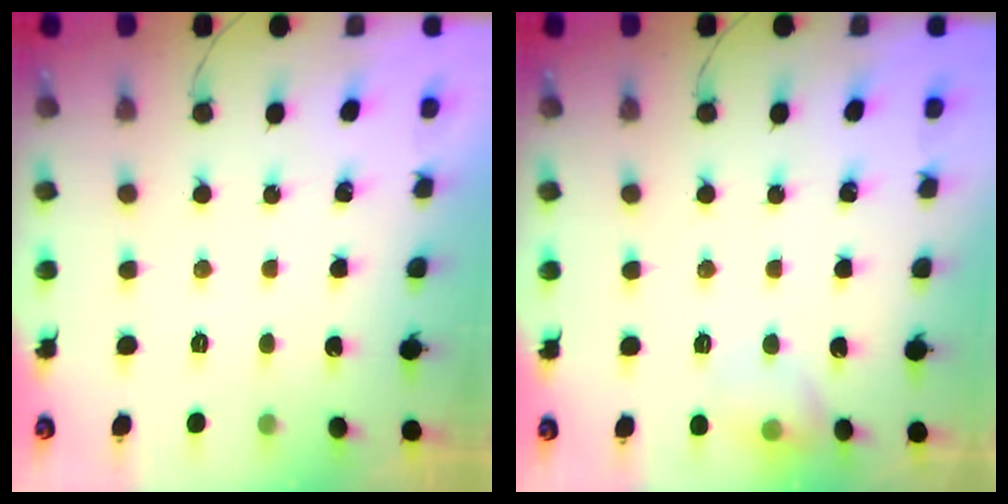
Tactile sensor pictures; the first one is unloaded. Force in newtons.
{"total": 8.5, "press": 8.3, "slide": 1.5}